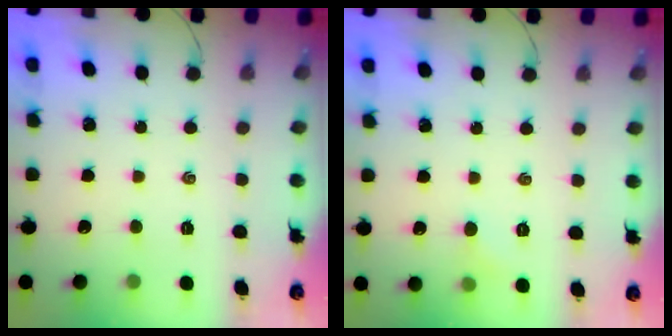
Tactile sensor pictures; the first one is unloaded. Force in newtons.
{"total": 3.3, "press": 3.1, "slide": 1.0}